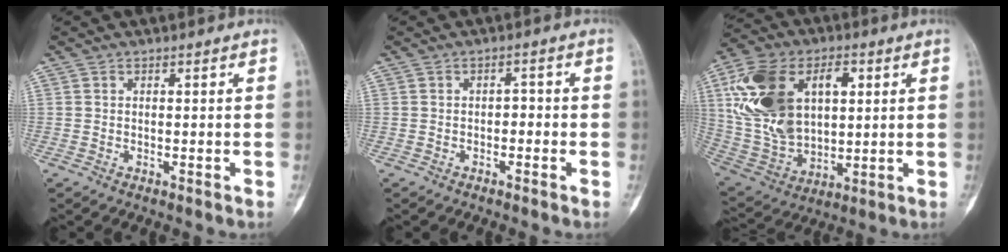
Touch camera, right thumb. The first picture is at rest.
{"total": 1.8, "force": [-0.8, 1.3, 0.9], "torque": [0.003, 0.011, -0.019]}
{"total": 21.8, "force": [5.2, 13.9, 15.9], "torque": [-0.293, 0.001, 0.105]}